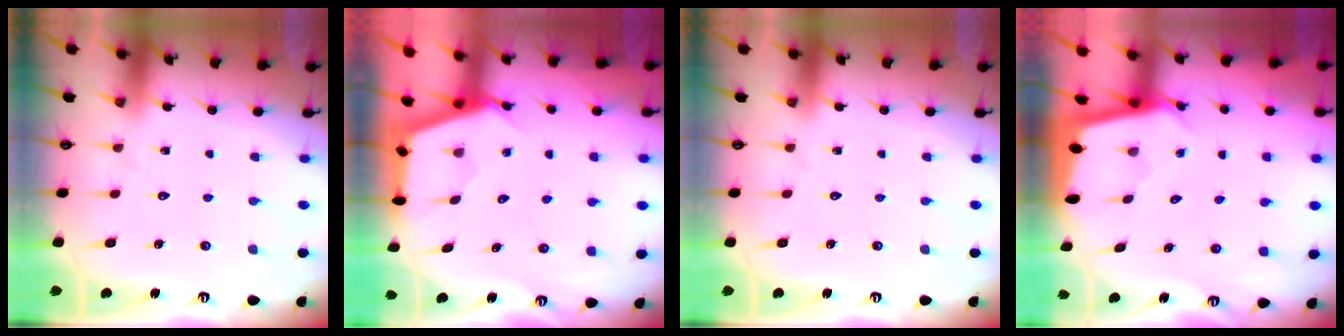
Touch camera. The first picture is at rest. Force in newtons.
{"total": 2.5, "press": 2.5, "slide": 0.4}
{"total": 0.0}
{"total": 2.3, "press": 2.3, "slide": 0.1}